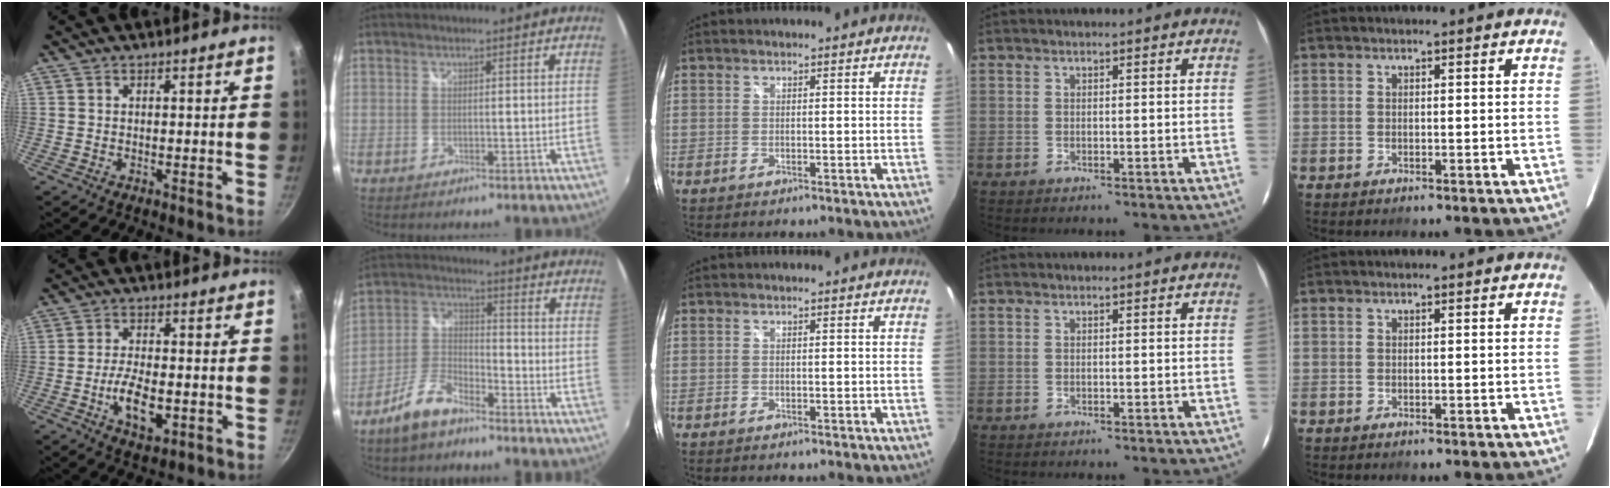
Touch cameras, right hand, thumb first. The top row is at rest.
{"thumb": {"total": 7.9, "force": [-2.1, 3.6, 6.7], "torque": [-0.119, 0.008, -0.036]}, "index": {"total": 8.3, "force": [-6.3, 2.9, 4.6], "torque": [-0.107, 0.009, -0.123]}}